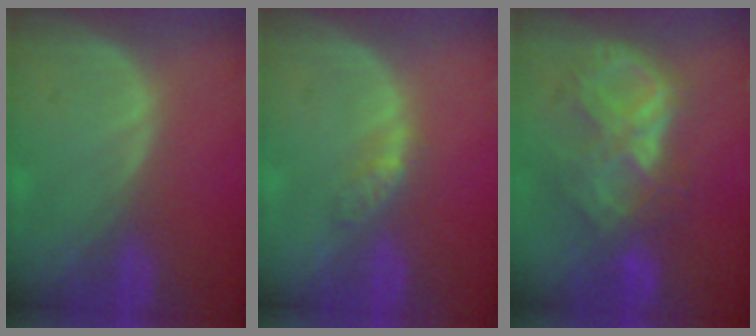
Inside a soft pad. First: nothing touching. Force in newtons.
{"total": 2.6, "press": 2.3, "slide": 1.3}
{"total": 8.8, "press": 7.6, "slide": 4.3}